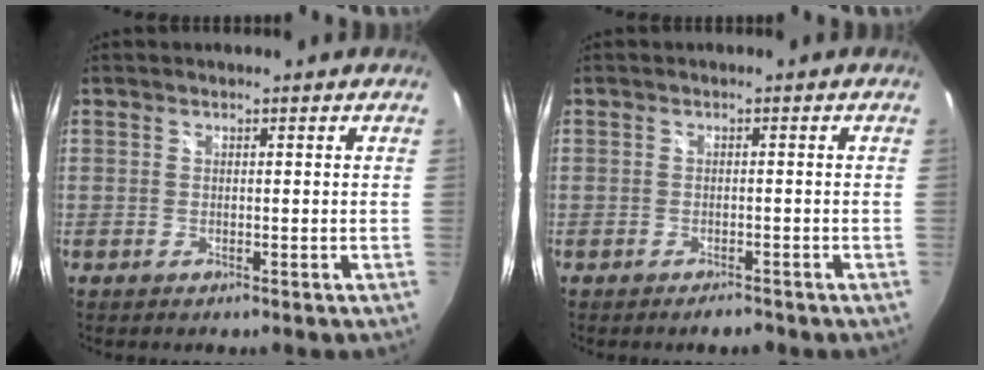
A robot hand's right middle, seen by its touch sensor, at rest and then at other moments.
{"total": 2.3, "force": [-1.9, 0.9, 0.8], "torque": [-0.018, -0.006, -0.028]}